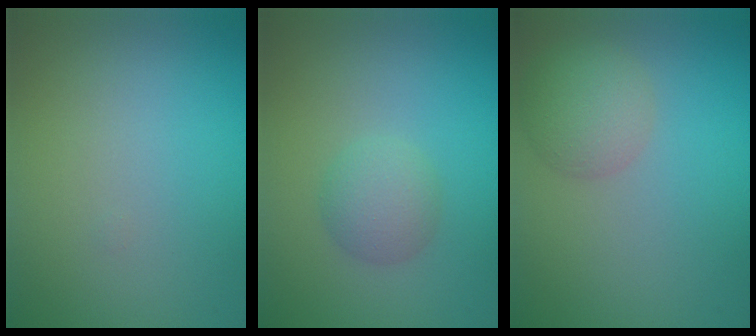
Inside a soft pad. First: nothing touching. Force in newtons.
{"total": 2.5, "press": 2.5, "slide": 0.0}
{"total": 3.7, "press": 3.6, "slide": 0.2}